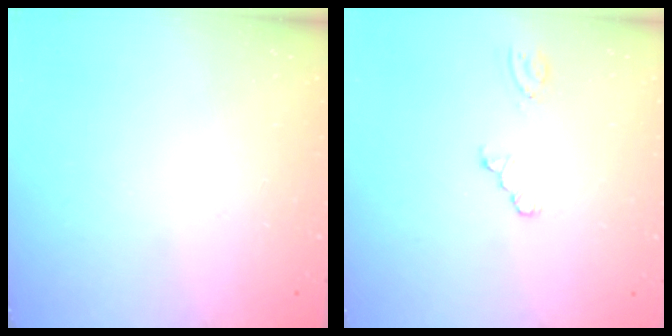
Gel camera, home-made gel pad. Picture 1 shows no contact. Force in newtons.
{"total": 1.7, "press": 1.7, "slide": 0.3}